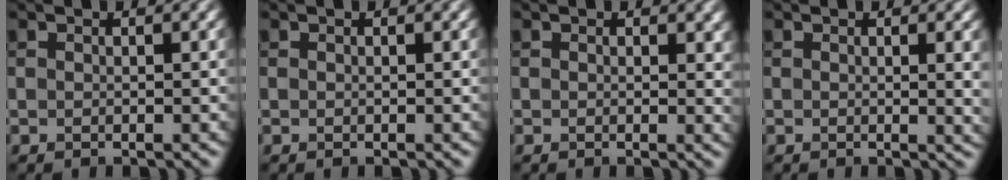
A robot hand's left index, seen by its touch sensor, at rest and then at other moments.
{"total": 0.0}
{"total": 1.9, "force": [0.6, 1.2, 1.3], "torque": [-0.014, -0.002, 0.006]}
{"total": 2.6, "force": [0.4, 0.8, 2.5], "torque": [-0.022, 0.000, 0.006]}